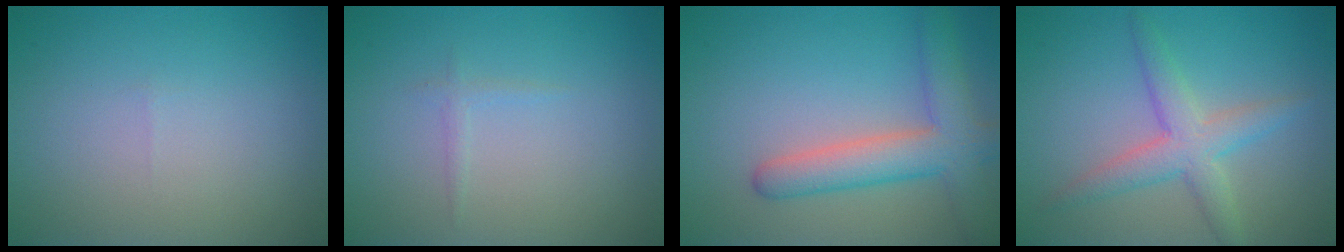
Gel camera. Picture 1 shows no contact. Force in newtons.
{"total": 0.7, "press": 0.7, "slide": 0.1}
{"total": 5.4, "press": 5.4, "slide": 0.3}
{"total": 3.8, "press": 3.8, "slide": 0.1}